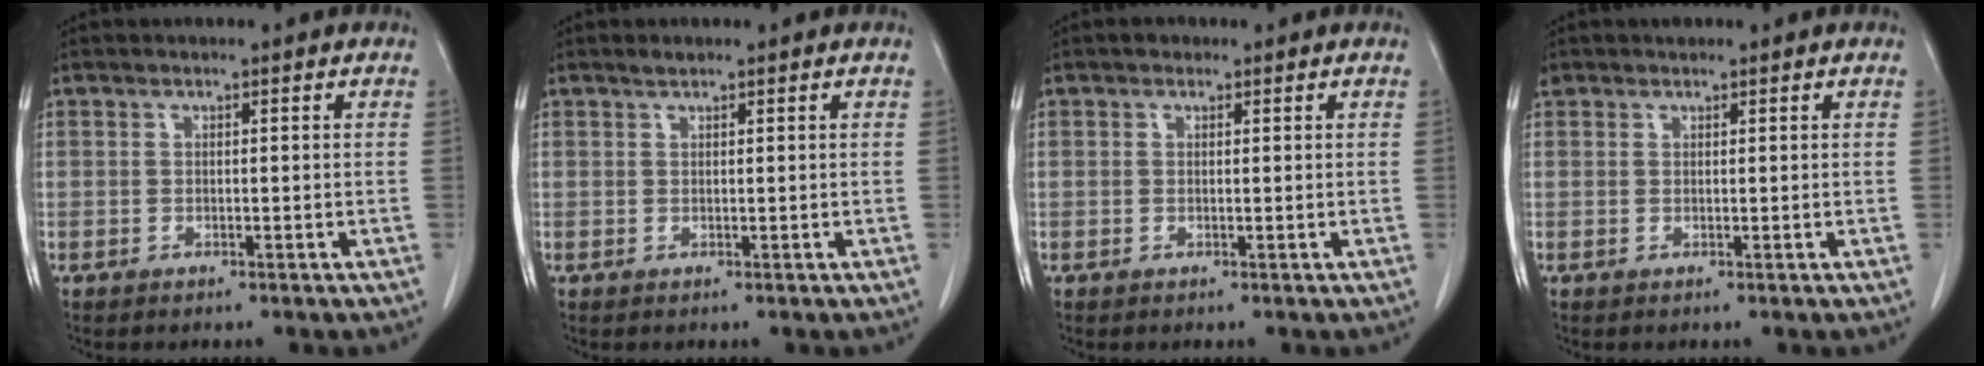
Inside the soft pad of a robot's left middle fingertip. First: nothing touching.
{"total": 0.7, "force": [0.7, 0.1, 0.3], "torque": [-0.012, 0.001, 0.014]}
{"total": 0.8, "force": [0.5, 0.6, 0.2], "torque": [-0.005, 0.005, 0.005]}
{"total": 1.2, "force": [0.9, 0.7, 0.1], "torque": [-0.005, 0.012, 0.016]}